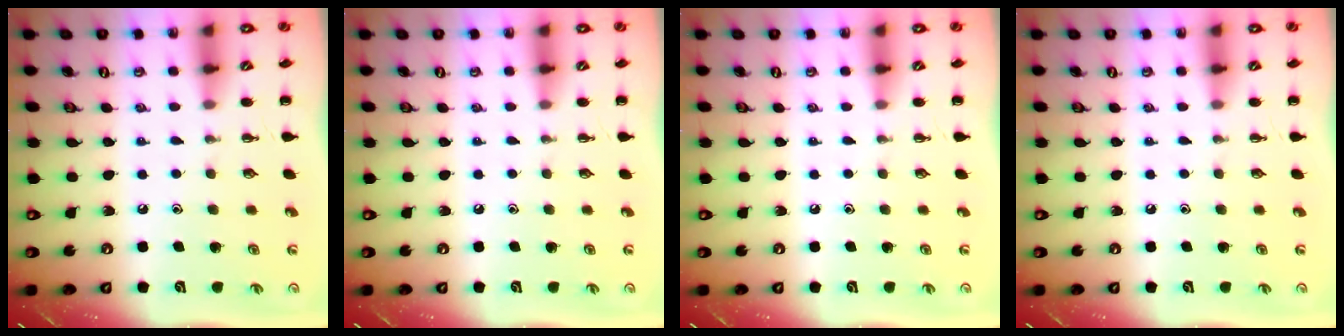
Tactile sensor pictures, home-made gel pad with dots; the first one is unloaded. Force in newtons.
{"total": 0.0}
{"total": 0.0}
{"total": 0.0}